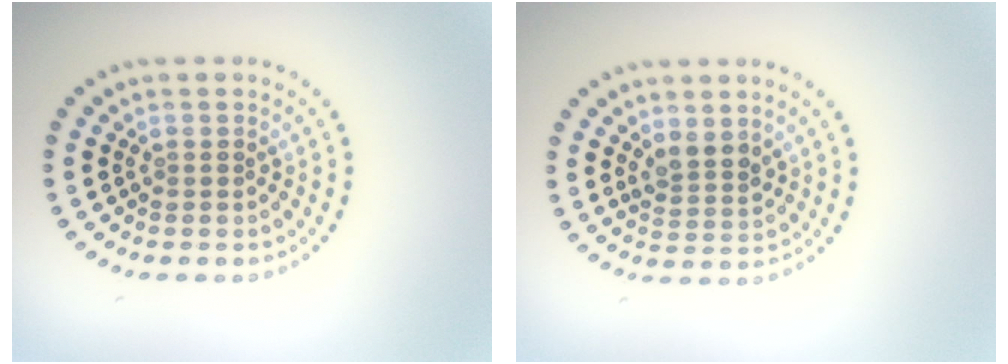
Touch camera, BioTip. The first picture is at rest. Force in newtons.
{"total": 2.2, "press": 2.0, "slide": 1.0}